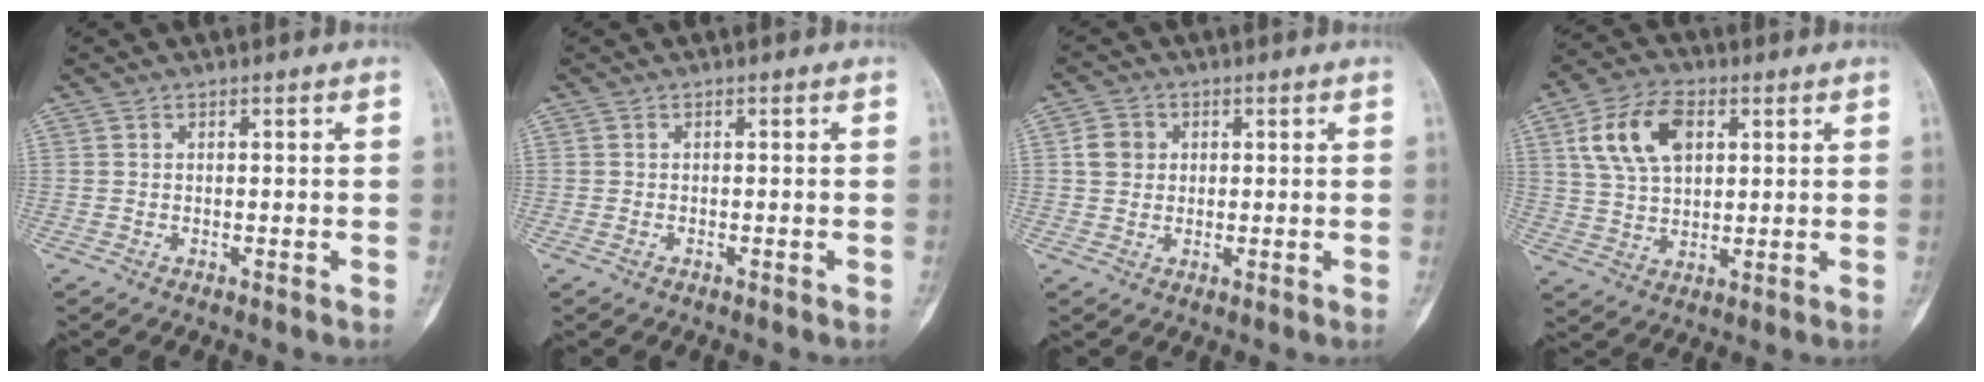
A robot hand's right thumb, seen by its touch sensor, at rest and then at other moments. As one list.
[{"total": 0.5, "force": [-0.3, 0.2, 0.3], "torque": [-0.013, 0.003, -0.003]}, {"total": 3.8, "force": [0.6, 3.4, 1.5], "torque": [-0.015, 0.003, 0.006]}, {"total": 11.7, "force": [3.8, 7.2, 8.4], "torque": [-0.146, 0.001, 0.070]}]